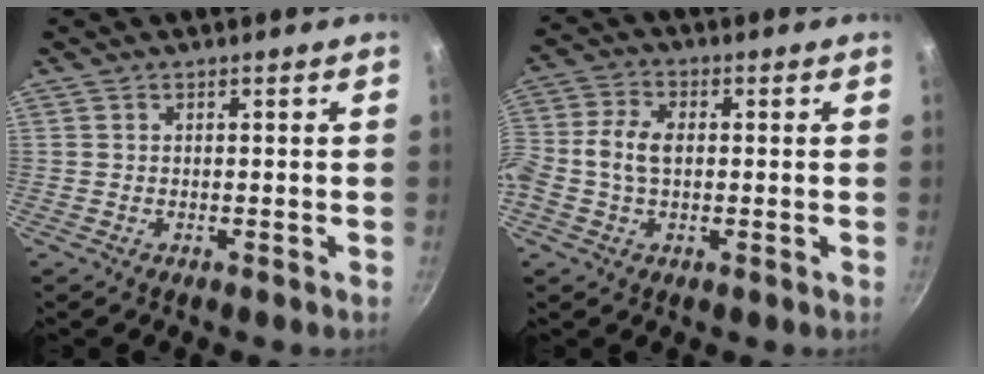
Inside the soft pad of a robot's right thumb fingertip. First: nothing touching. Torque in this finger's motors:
{"motor_torque": [2.37, 2.39, 0.22, -0.11, 0.43]}